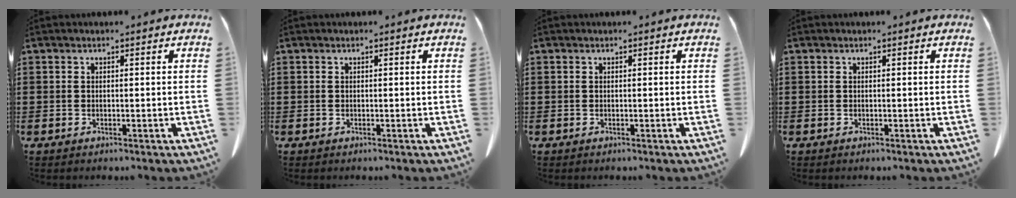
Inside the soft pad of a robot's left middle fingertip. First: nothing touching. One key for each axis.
{"total": 0.0}
{"total": 0.0}
{"total": 0.0}